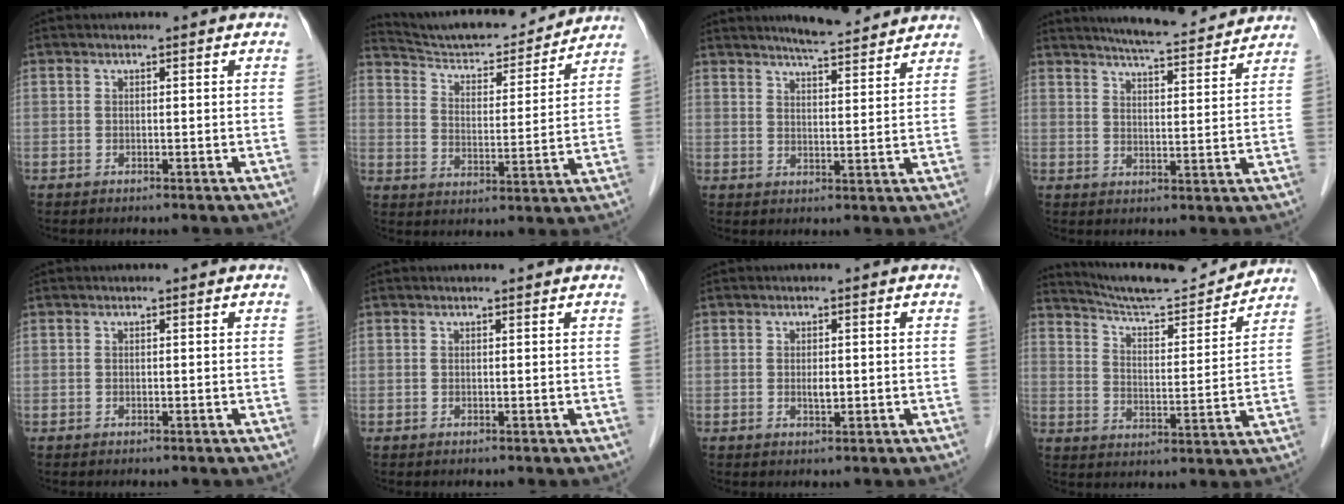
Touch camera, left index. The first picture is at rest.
{"total": 17.0, "force": [16.2, 2.7, 4.6], "torque": [-0.072, -0.003, 0.244]}
{"total": 8.8, "force": [8.0, 0.8, 3.4], "torque": [-0.057, 0.008, 0.112]}
{"total": 12.8, "force": [11.8, 1.4, 4.7], "torque": [-0.072, 0.004, 0.158]}
{"total": 0.0}
{"total": 1.4, "force": [1.3, 0.2, 0.5], "torque": [-0.008, 0.014, 0.019]}
{"total": 1.3, "force": [-0.2, 0.6, 1.1], "torque": [-0.020, -0.005, -0.001]}
{"total": 15.6, "force": [15.0, 1.0, 4.2], "torque": [-0.074, -0.010, 0.226]}